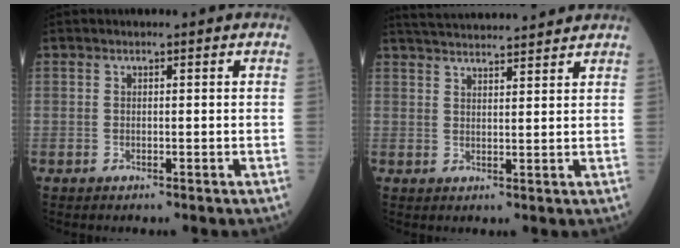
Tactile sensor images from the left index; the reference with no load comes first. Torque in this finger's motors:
{"motor_torque": [-0.45, -0.78, -0.03, 0.00]}